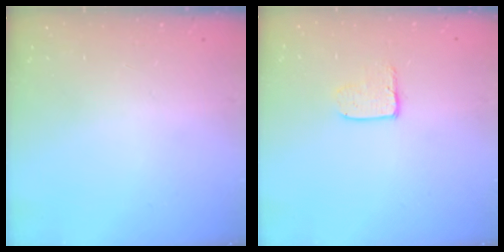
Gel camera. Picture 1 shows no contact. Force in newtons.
{"total": 4.1, "press": 4.1, "slide": 0.3}